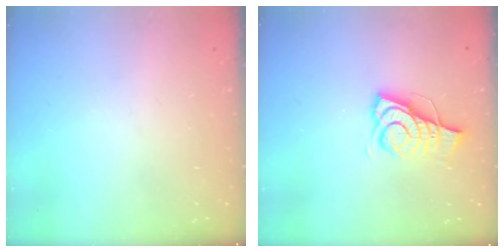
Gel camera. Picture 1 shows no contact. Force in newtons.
{"total": 10.1, "press": 9.6, "slide": 3.1}